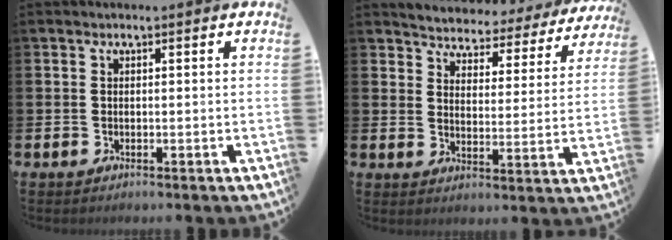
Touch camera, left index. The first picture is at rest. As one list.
[{"total": 3.9, "force": [3.8, 0.8, 0.1], "torque": [-0.026, -0.037, 0.059]}]